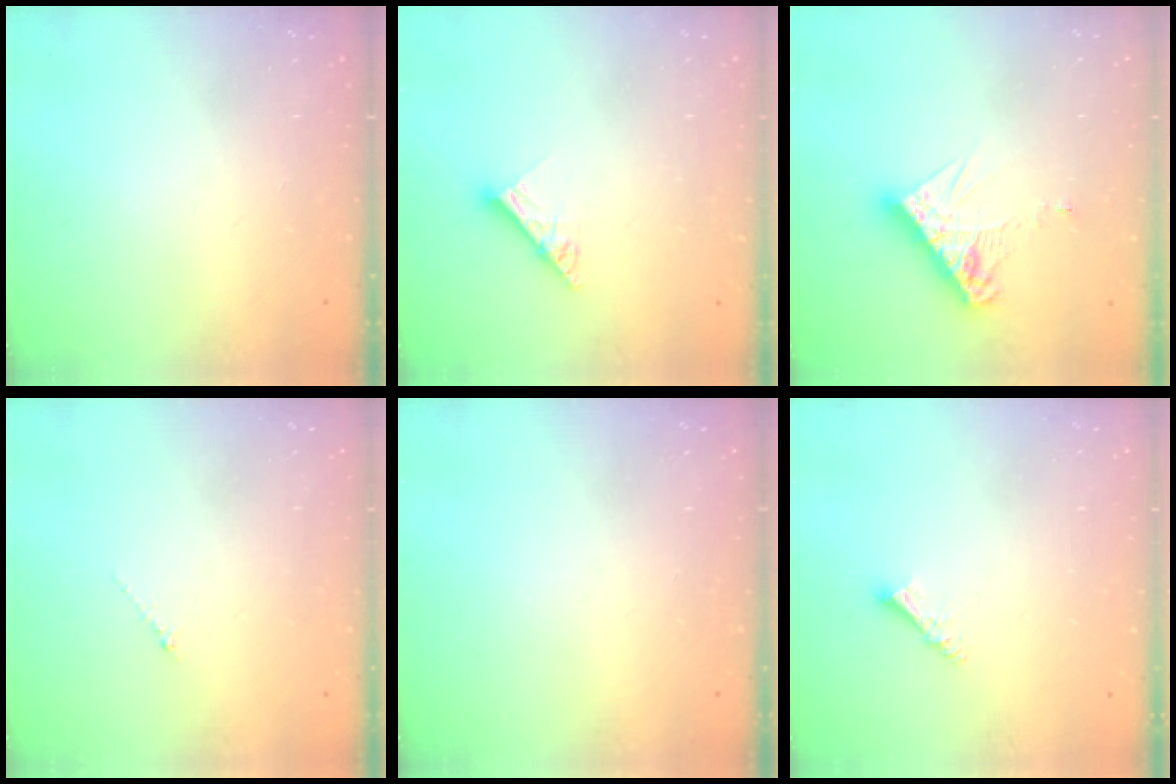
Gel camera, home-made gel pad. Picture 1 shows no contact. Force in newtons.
{"total": 8.2, "press": 8.1, "slide": 1.0}
{"total": 10.5, "press": 10.4, "slide": 0.9}
{"total": 0.6, "press": 0.5, "slide": 0.3}
{"total": 0.0}
{"total": 3.9, "press": 3.9, "slide": 0.3}